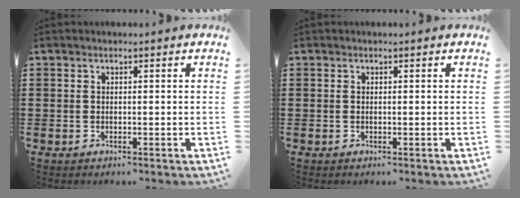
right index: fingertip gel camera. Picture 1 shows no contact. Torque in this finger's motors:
{"motor_torque": [-0.24, 0.25, 0.00, -0.01]}